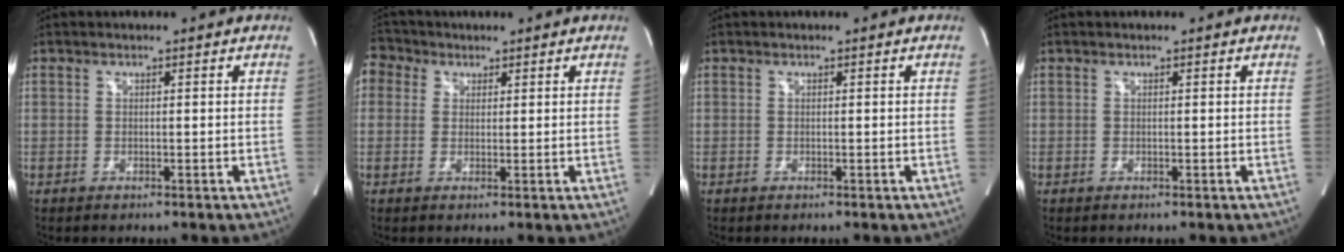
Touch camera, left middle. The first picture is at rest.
{"total": 4.1, "force": [2.0, 3.5, 0.6], "torque": [-0.014, 0.024, 0.038]}
{"total": 0.0}
{"total": 0.0}